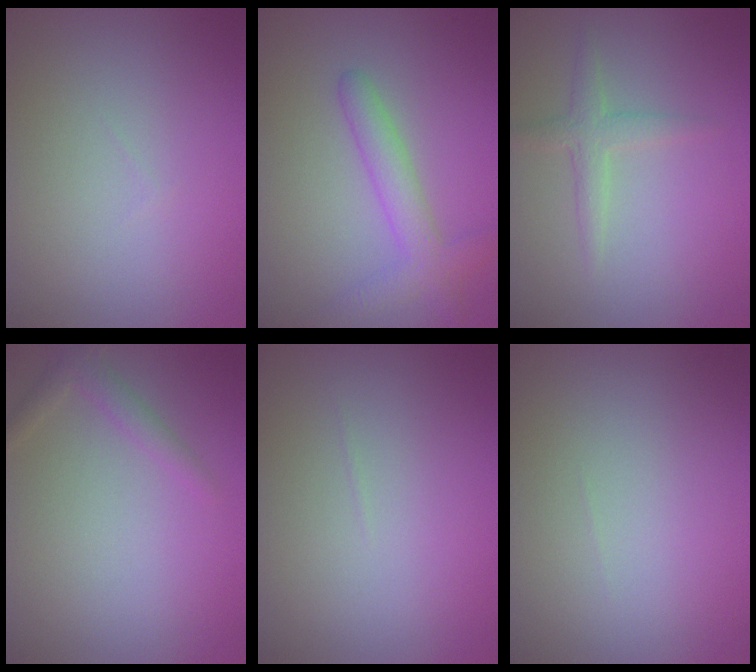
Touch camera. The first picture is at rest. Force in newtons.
{"total": 3.3, "press": 3.3, "slide": 0.0}
{"total": 1.9, "press": 1.9, "slide": 0.1}
{"total": 1.6, "press": 1.6, "slide": 0.1}
{"total": 0.0}
{"total": 0.0}